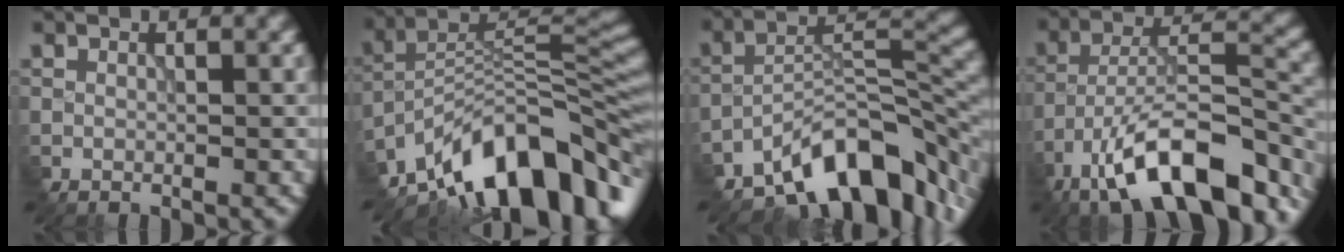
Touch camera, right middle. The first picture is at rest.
{"total": 13.3, "force": [-9.2, 5.4, 8.0], "torque": [-0.121, 0.033, -0.161]}
{"total": 10.0, "force": [-7.0, 3.8, 6.0], "torque": [-0.085, 0.008, -0.134]}
{"total": 13.3, "force": [-9.2, 4.5, 8.4], "torque": [-0.137, 0.013, -0.159]}